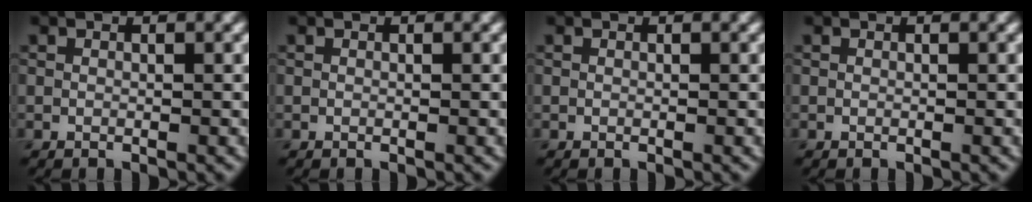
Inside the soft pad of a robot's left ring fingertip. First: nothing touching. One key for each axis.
{"total": 0.0}
{"total": 0.0}
{"total": 0.0}